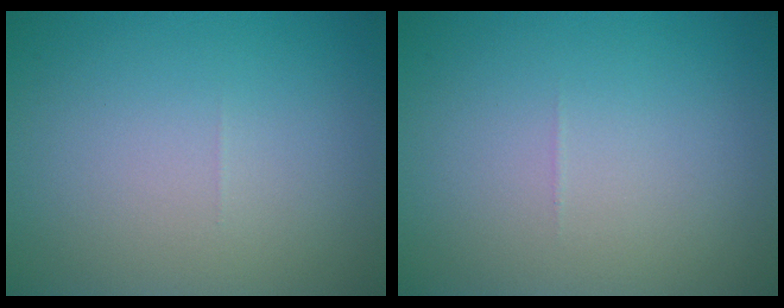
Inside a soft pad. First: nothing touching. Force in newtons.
{"total": 0.0}